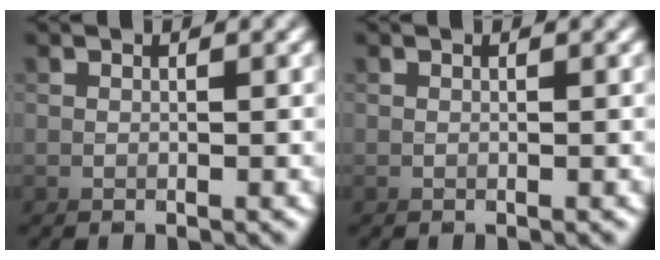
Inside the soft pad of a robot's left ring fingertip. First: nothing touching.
{"total": 0.0}